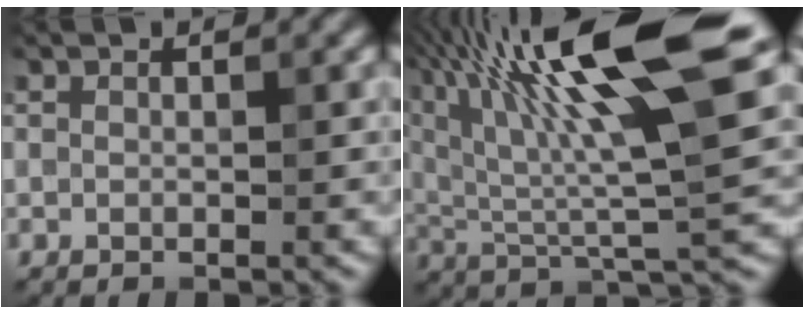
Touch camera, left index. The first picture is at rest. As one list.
[{"total": 15.6, "force": [6.7, 3.4, 13.6], "torque": [-0.240, 0.021, 0.109]}]